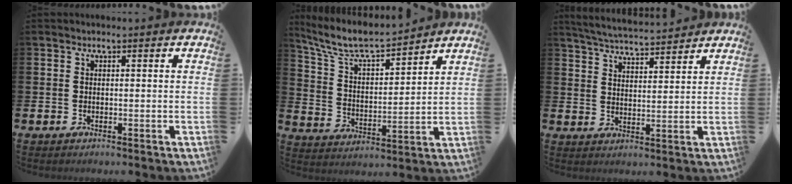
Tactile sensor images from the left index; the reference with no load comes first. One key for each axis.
{"total": 8.1, "fx": 7.5, "fy": 1.3, "fz": 2.9, "tx": -0.092, "ty": -0.046, "tz": 0.131}
{"total": 5.1, "fx": 5.1, "fy": 0.3, "fz": 0.6, "tx": -0.033, "ty": -0.029, "tz": 0.092}